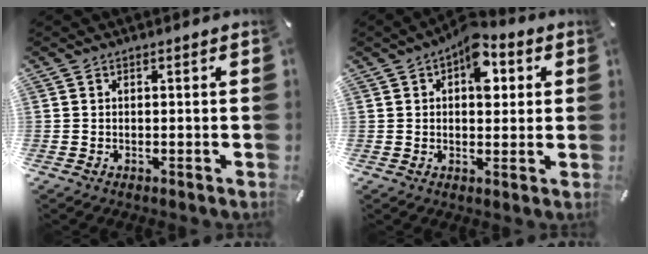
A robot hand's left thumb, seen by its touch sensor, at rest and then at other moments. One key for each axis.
{"total": 9.4, "fx": 3.3, "fy": 5.6, "fz": 6.7, "tx": -0.071, "ty": -0.013, "tz": 0.050}